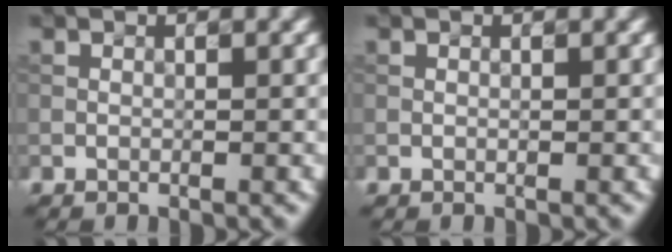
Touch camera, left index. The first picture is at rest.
{"total": 0.0}